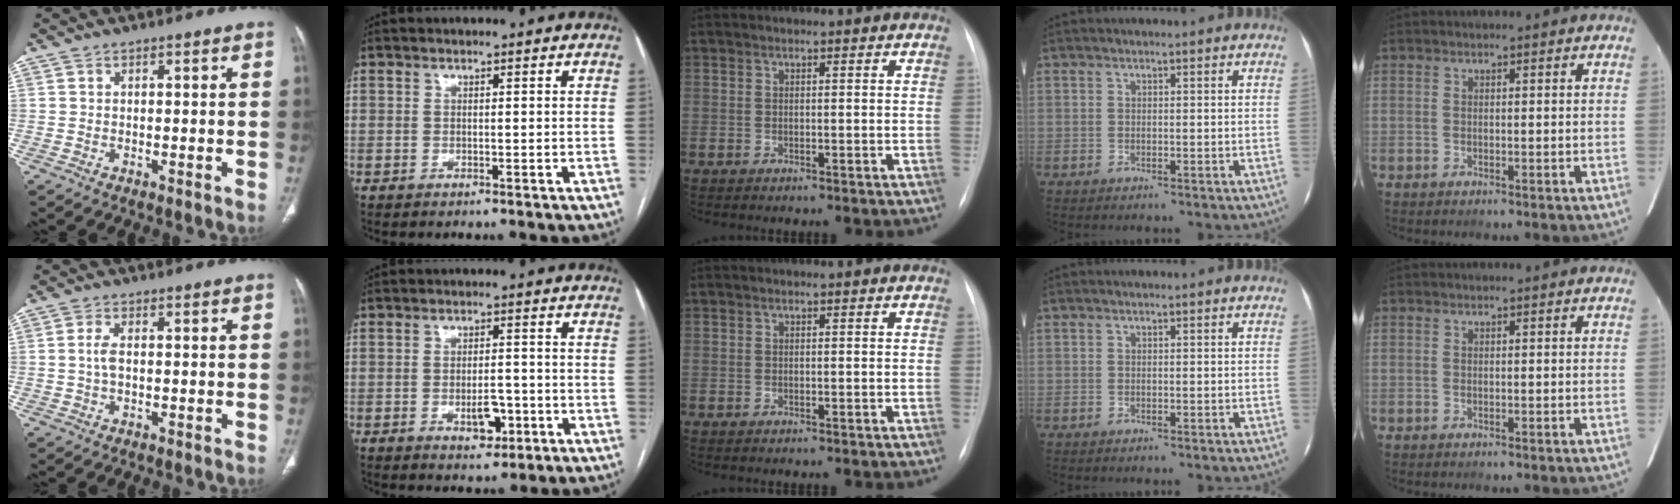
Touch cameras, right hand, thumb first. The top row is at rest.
{"thumb": {"total": 2.8, "force": [0.1, 1.4, 2.4], "torque": [-0.056, 0.005, 0.001]}, "index": {"total": 4.6, "force": [-1.7, 2.3, 3.6], "torque": [-0.055, 0.001, -0.019]}}